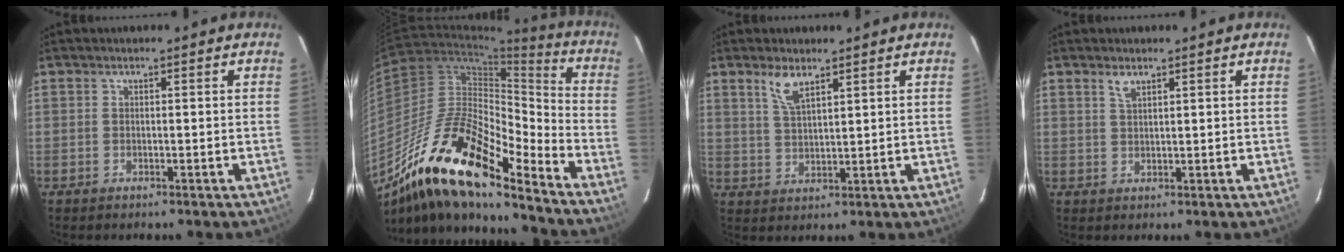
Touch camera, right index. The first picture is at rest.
{"total": 21.6, "force": [-15.4, 5.2, 14.3], "torque": [-0.250, -0.013, -0.291]}
{"total": 4.7, "force": [3.2, 1.5, 3.1], "torque": [-0.062, -0.001, 0.067]}
{"total": 1.9, "force": [1.4, 0.7, 1.1], "torque": [-0.021, 0.002, 0.027]}